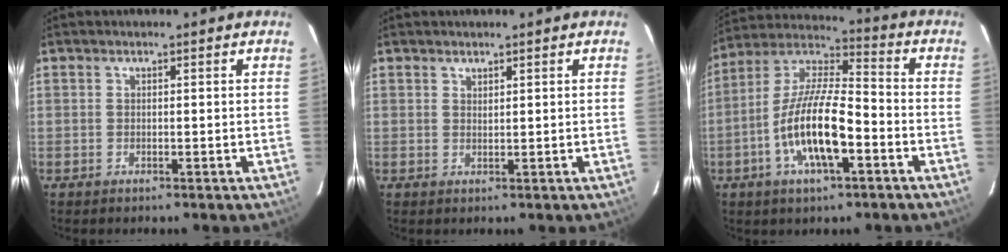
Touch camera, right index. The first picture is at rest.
{"total": 0.9, "force": [0.9, 0.3, 0.2], "torque": [-0.004, 0.001, 0.017]}
{"total": 15.1, "force": [-5.4, 4.6, 13.3], "torque": [-0.267, -0.006, -0.104]}